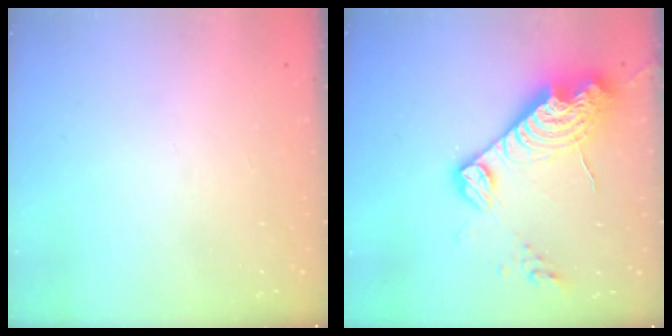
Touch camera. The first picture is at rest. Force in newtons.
{"total": 17.5, "press": 17.4, "slide": 1.6}